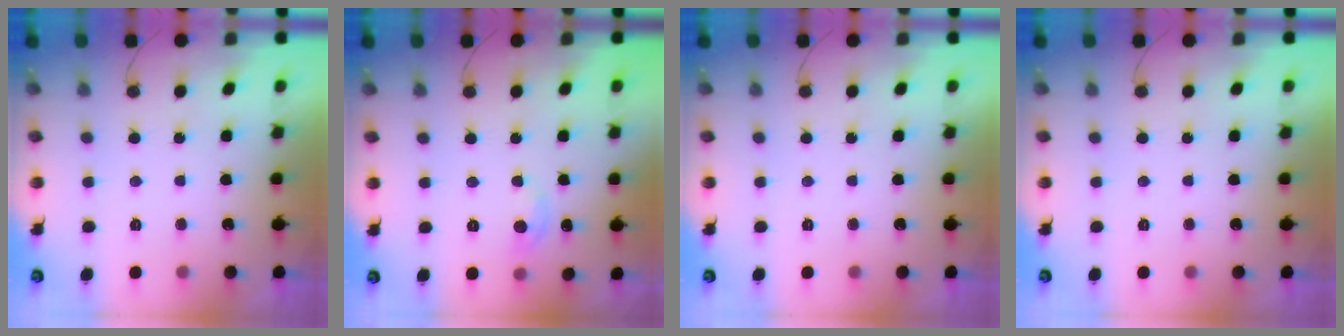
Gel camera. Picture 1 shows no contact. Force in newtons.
{"total": 4.3, "press": 4.3, "slide": 0.6}
{"total": 0.0}
{"total": 0.0}